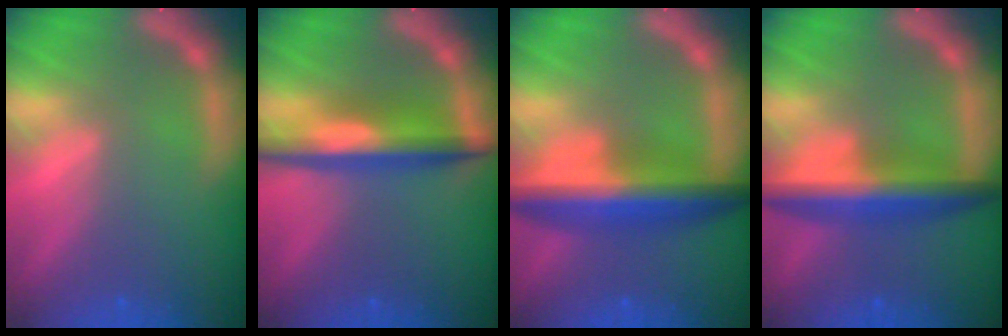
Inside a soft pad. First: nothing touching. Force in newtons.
{"total": 6.0}
{"total": 8.0}
{"total": 6.5}